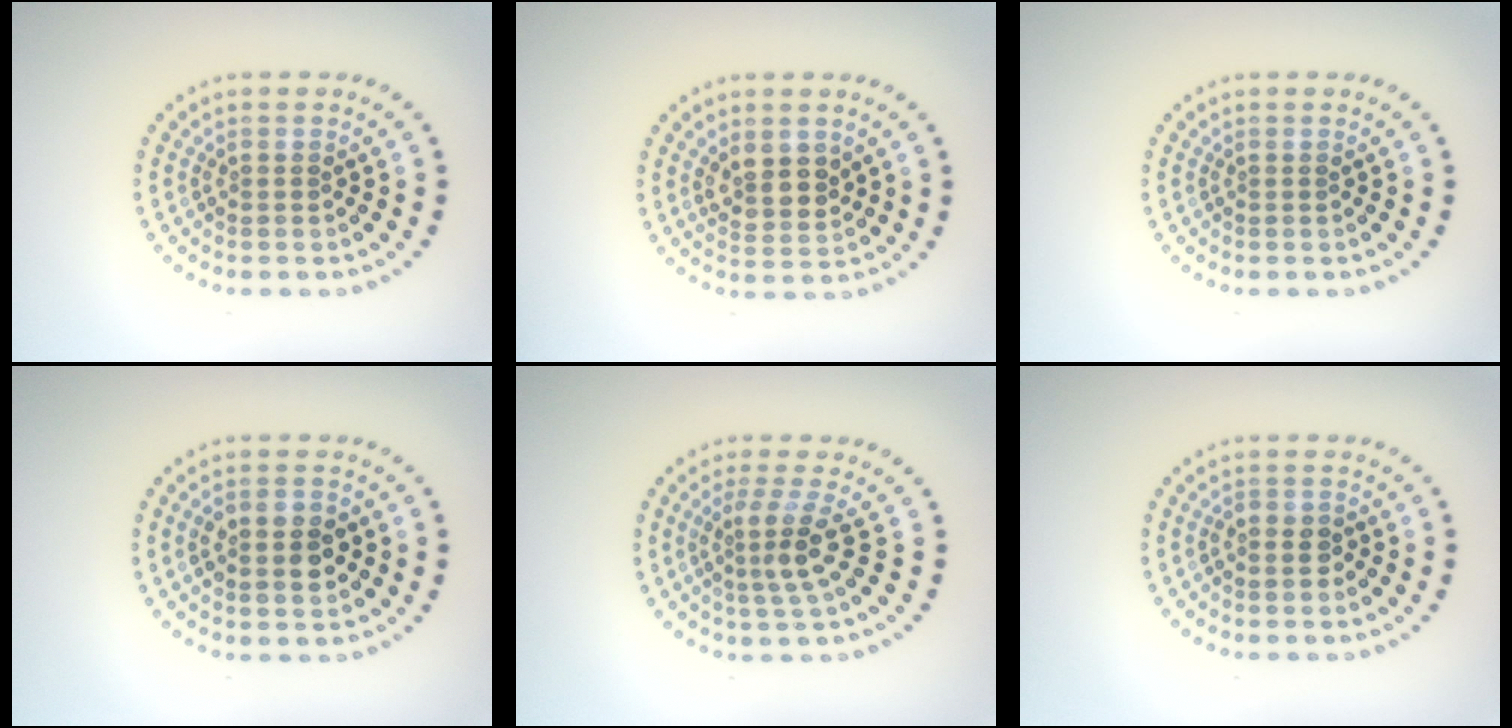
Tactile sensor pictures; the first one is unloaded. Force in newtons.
{"total": 2.8, "press": 2.6, "slide": 1.1}
{"total": 0.0}
{"total": 3.8, "press": 3.7, "slide": 0.2}
{"total": 3.0, "press": 2.3, "slide": 2.0}
{"total": 1.2, "press": 1.1, "slide": 0.4}